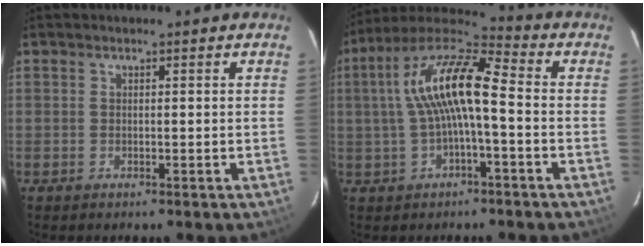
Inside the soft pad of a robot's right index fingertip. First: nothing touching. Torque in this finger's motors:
{"motor_torque": [1.54, -0.05, 0.54, 0.21]}